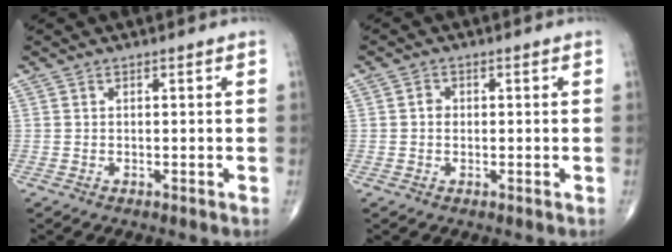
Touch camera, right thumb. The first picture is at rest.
{"total": 1.6, "force": [-0.1, 1.4, 0.8], "torque": [-0.006, 0.004, -0.004]}